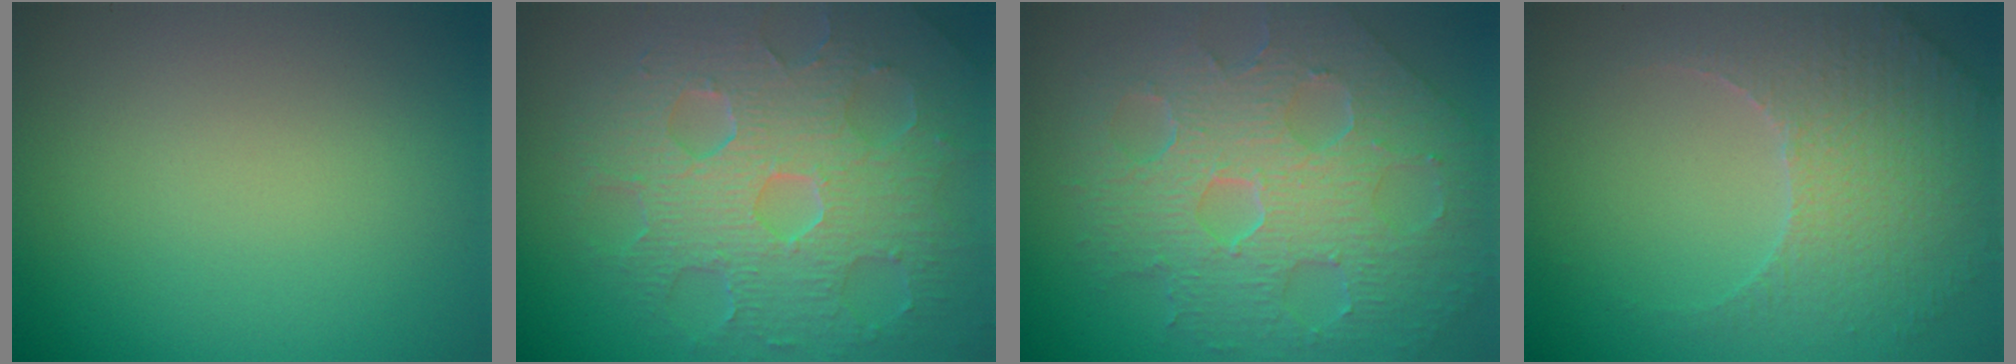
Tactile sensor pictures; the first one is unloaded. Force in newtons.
{"total": 8.7, "press": 6.0, "slide": 6.2}
{"total": 8.8, "press": 6.1, "slide": 6.4}
{"total": 3.8, "press": 3.6, "slide": 1.2}